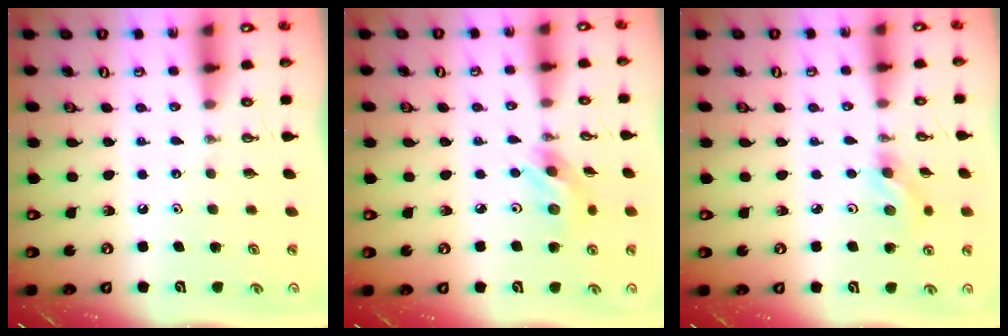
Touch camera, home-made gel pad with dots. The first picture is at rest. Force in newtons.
{"total": 7.5, "press": 7.5, "slide": 0.7}
{"total": 4.8, "press": 4.6, "slide": 1.5}